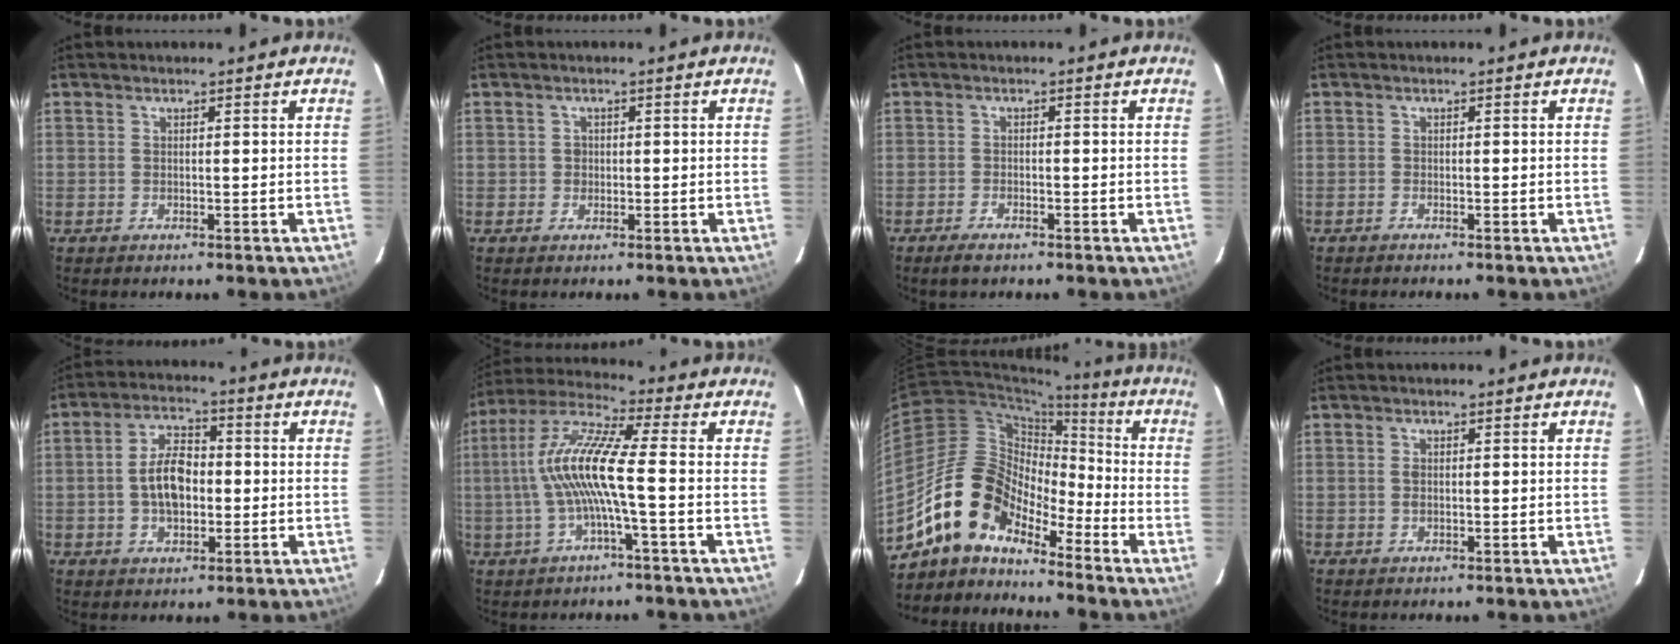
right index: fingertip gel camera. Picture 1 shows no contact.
{"total": 1.6, "force": [-0.3, 1.6, 0.2], "torque": [-0.002, 0.002, -0.002]}
{"total": 2.6, "force": [-2.0, 0.8, 1.5], "torque": [-0.041, -0.004, -0.039]}
{"total": 0.6, "force": [-0.6, 0.1, 0.1], "torque": [-0.007, -0.001, -0.013]}
{"total": 8.6, "force": [-0.7, 5.2, 6.8], "torque": [-0.128, 0.018, -0.008]}
{"total": 12.0, "force": [-1.4, 0.6, 11.9], "torque": [-0.234, 0.010, -0.027]}
{"total": 13.2, "force": [-10.4, 5.9, 5.6], "torque": [-0.094, 0.022, -0.204]}
{"total": 0.9, "force": [-0.1, 0.8, 0.5], "torque": [-0.010, 0.002, -0.002]}